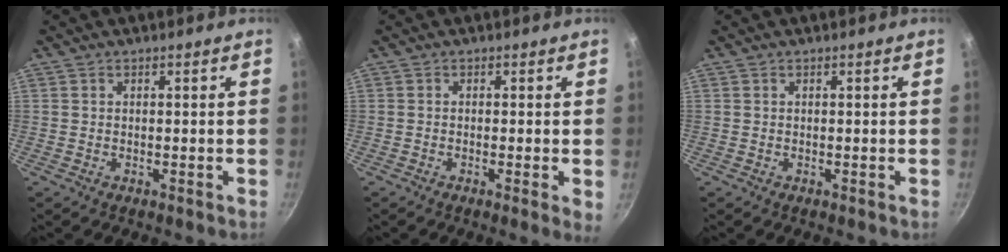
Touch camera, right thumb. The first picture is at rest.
{"total": 2.5, "force": [-0.4, 0.3, 2.4], "torque": [-0.034, -0.007, -0.010]}
{"total": 0.0}